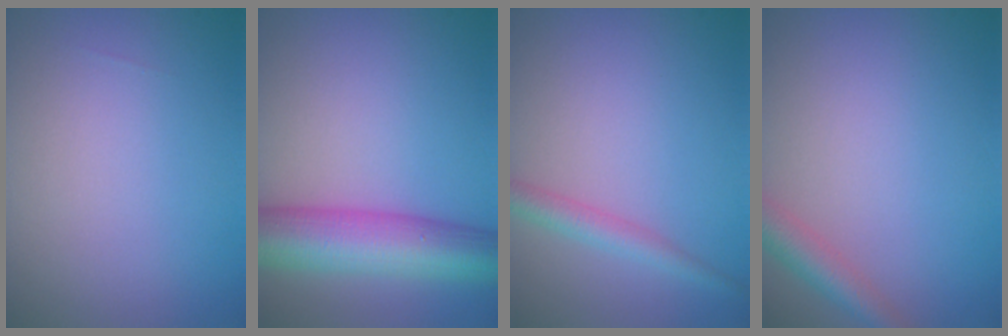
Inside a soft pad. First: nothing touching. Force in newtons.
{"total": 8.8, "press": 8.8, "slide": 0.2}
{"total": 2.2, "press": 2.2, "slide": 0.1}
{"total": 2.8, "press": 2.8, "slide": 0.1}